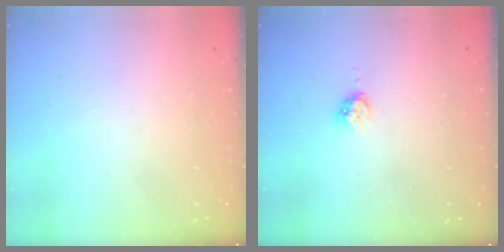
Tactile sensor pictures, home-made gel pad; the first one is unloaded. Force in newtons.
{"total": 4.3, "press": 4.3, "slide": 0.3}